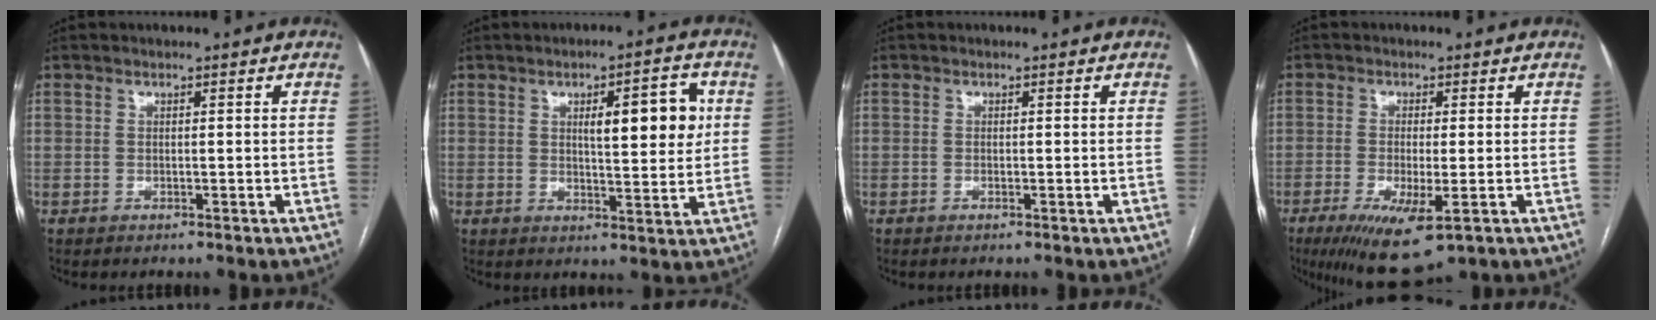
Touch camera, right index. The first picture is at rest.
{"total": 8.8, "force": [2.3, 2.2, 8.2], "torque": [-0.114, 0.009, 0.034]}
{"total": 0.0}
{"total": 9.5, "force": [-4.4, 2.1, 8.1], "torque": [-0.140, -0.026, -0.065]}